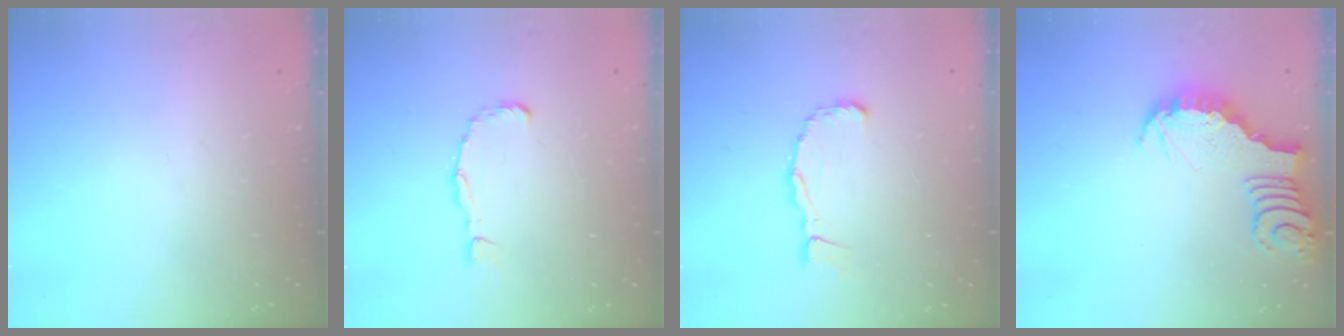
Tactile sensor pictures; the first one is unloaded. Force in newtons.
{"total": 3.2, "press": 3.1, "slide": 0.4}
{"total": 7.3, "press": 7.2, "slide": 0.8}
{"total": 4.0, "press": 3.9, "slide": 0.3}